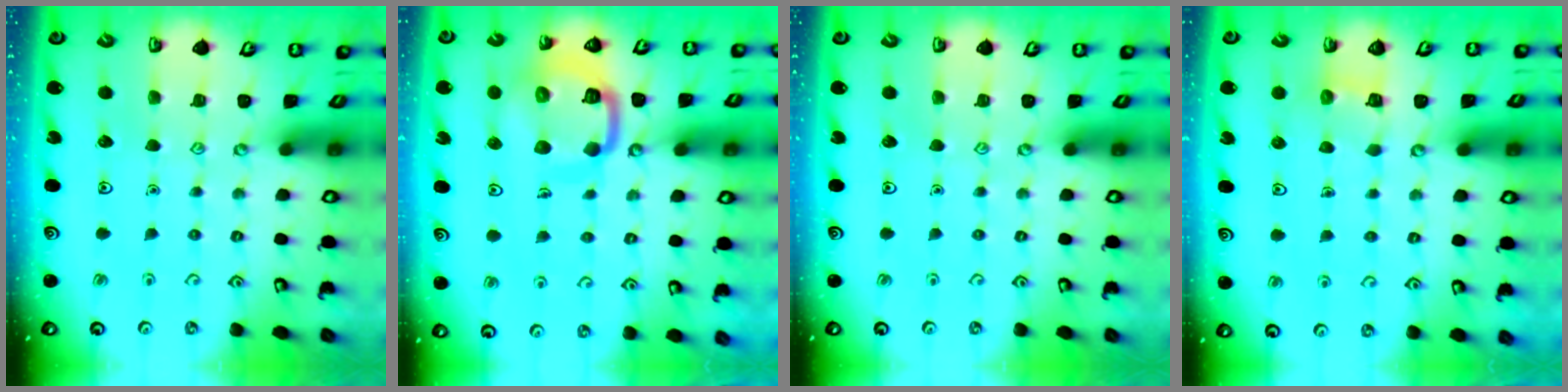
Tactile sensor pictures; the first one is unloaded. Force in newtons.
{"total": 14.9, "press": 14.8, "slide": 1.6}
{"total": 0.0}
{"total": 5.1, "press": 5.1, "slide": 0.3}